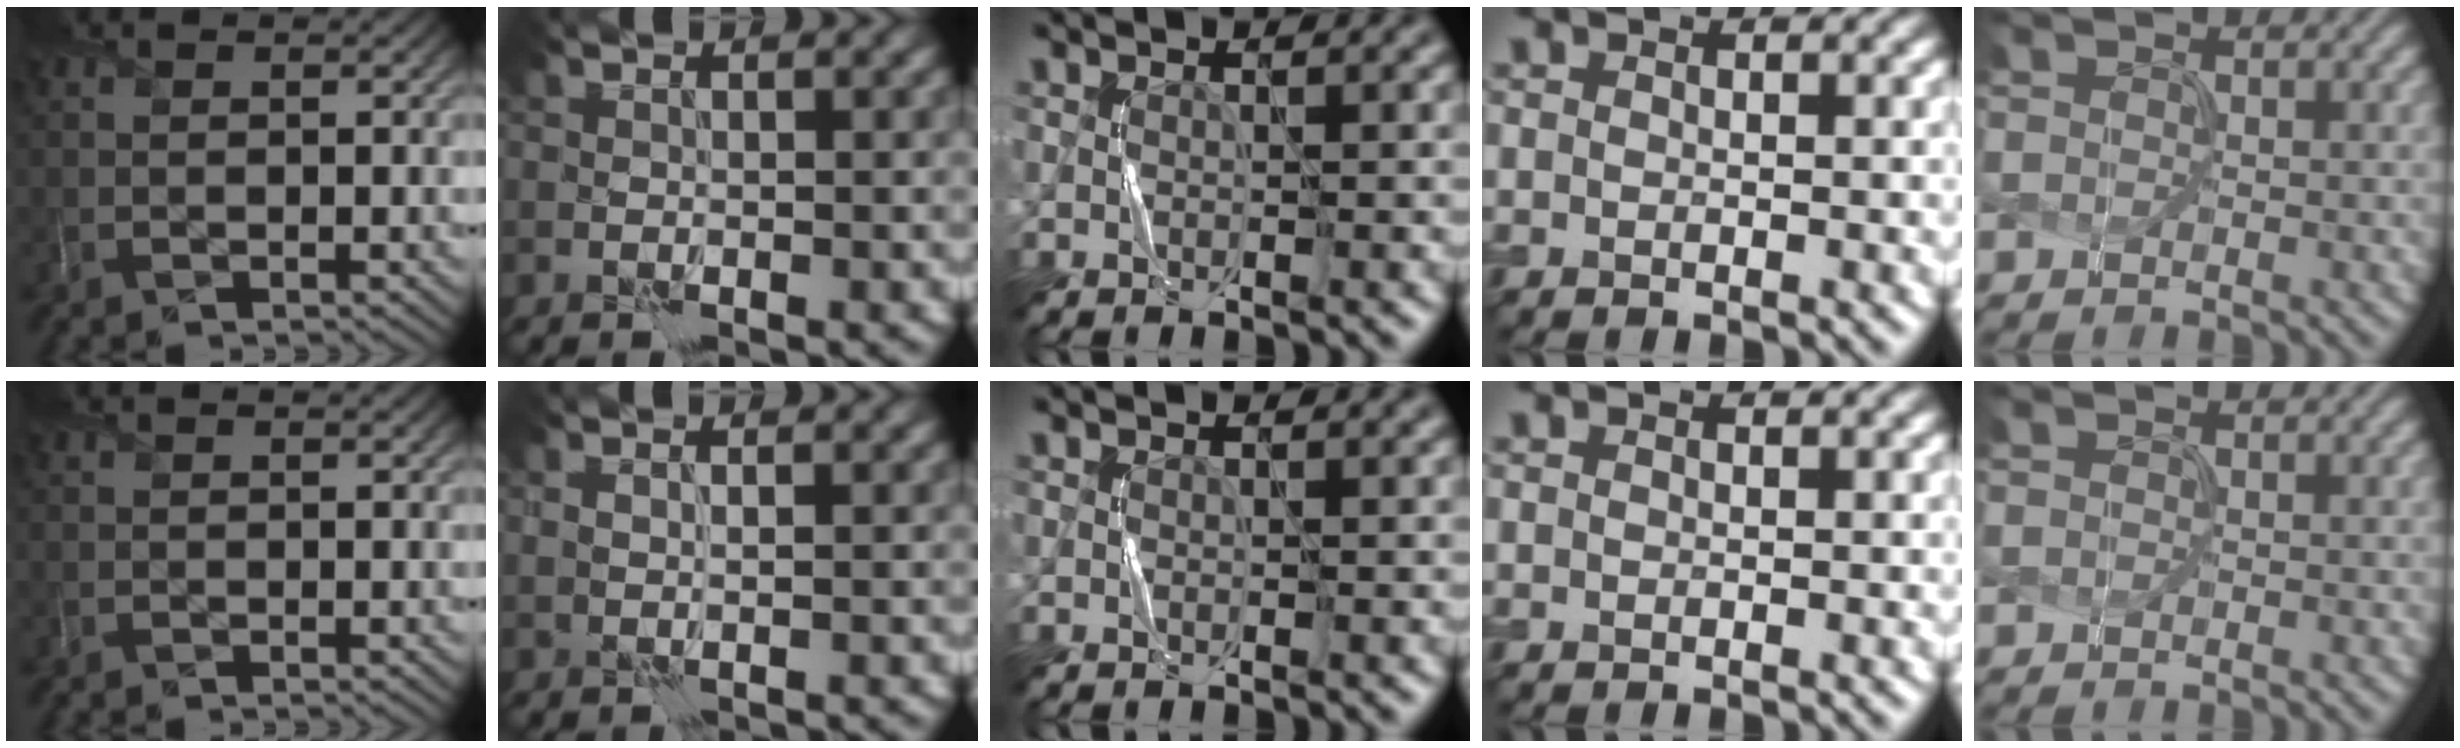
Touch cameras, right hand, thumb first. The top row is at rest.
{"index": {"total": 0.6, "force": [0.5, 0.0, 0.3], "torque": [-0.007, -0.007, 0.012]}, "little": {"total": 0.6, "force": [-0.1, -0.2, -0.5], "torque": [0.006, 0.002, 0.006]}}